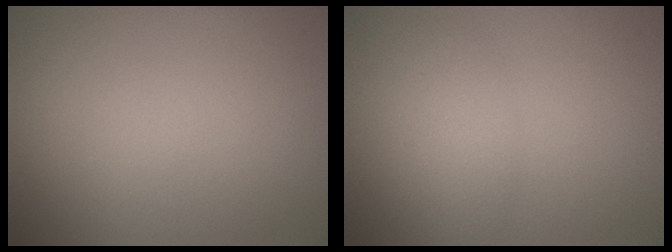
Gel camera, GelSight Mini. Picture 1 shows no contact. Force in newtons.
{"total": 2.6, "press": 2.6, "slide": 0.2}